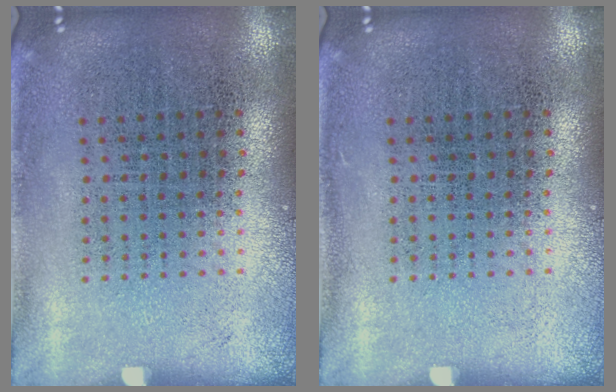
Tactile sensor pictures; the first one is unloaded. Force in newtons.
{"total": 0.0}